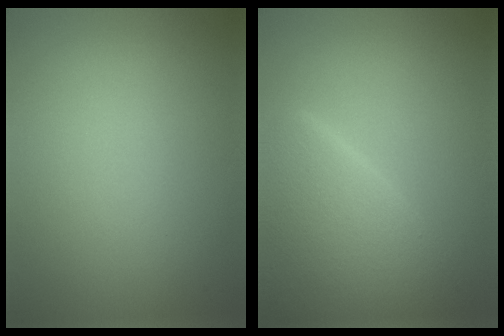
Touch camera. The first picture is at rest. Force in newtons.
{"total": 7.4, "press": 7.4, "slide": 0.4}